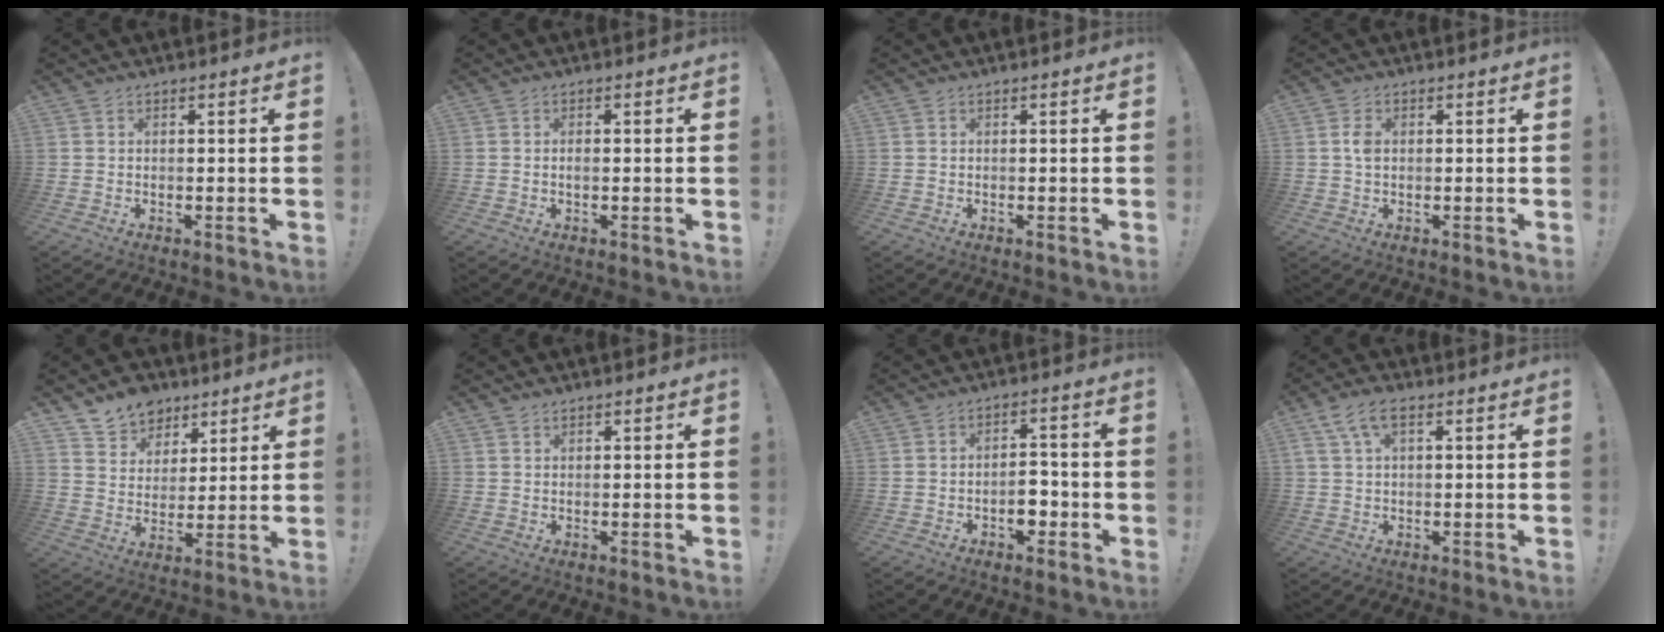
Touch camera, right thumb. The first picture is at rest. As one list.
[{"total": 0.9, "force": [-0.1, 0.5, 0.8], "torque": [-0.016, 0.003, -0.003]}, {"total": 0.0}, {"total": 2.8, "force": [0.3, 1.7, 2.2], "torque": [-0.036, 0.003, 0.004]}, {"total": 10.3, "force": [7.4, 7.0, 1.4], "torque": [-0.021, -0.058, 0.147]}, {"total": 0.9, "force": [0.8, 0.3, 0.2], "torque": [0.005, -0.005, 0.015]}, {"total": 6.0, "force": [-2.3, 3.8, 4.0], "torque": [-0.045, 0.013, -0.040]}, {"total": 6.5, "force": [2.5, 3.2, 5.1], "torque": [-0.100, 0.012, 0.052]}]